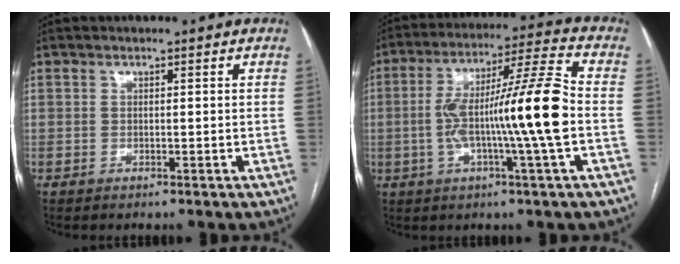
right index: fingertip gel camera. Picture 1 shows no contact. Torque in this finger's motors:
{"motor_torque": [1.30, -0.84, 0.75, 0.21]}